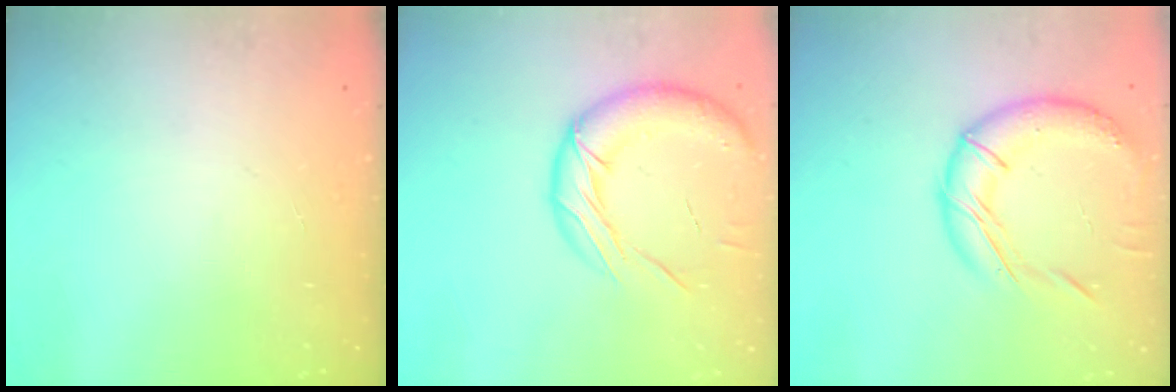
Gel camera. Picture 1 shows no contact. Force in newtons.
{"total": 15.9, "press": 15.7, "slide": 1.9}
{"total": 15.8, "press": 15.7, "slide": 1.7}